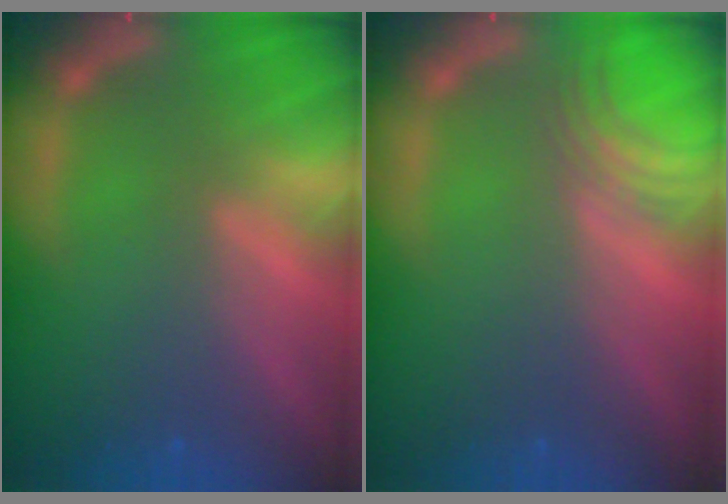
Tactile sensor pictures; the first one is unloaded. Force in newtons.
{"total": 3.4}